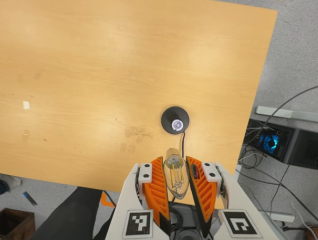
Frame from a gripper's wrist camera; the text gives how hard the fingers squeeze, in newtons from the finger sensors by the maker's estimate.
{"total": 12.2, "left": 12.9, "right": 11.4}